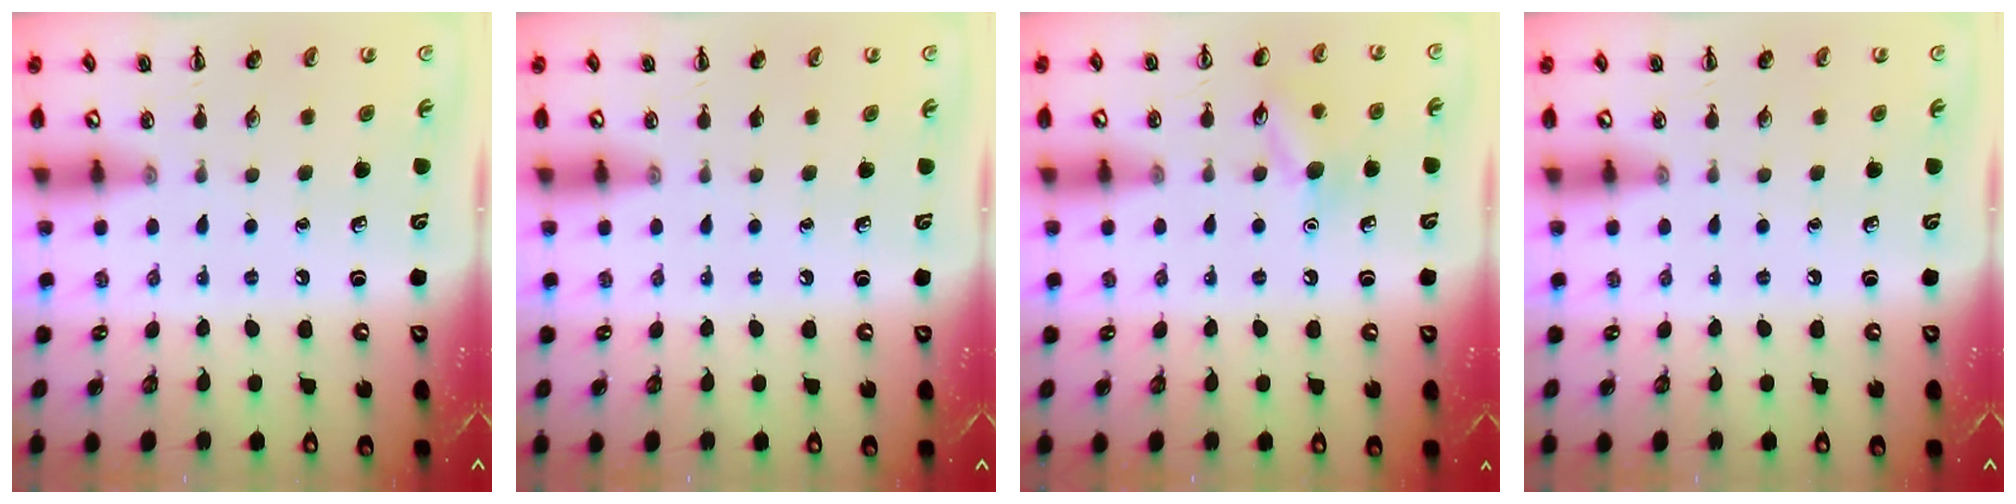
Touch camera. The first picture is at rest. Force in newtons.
{"total": 0.0}
{"total": 9.2, "press": 9.1, "slide": 1.4}
{"total": 0.0}